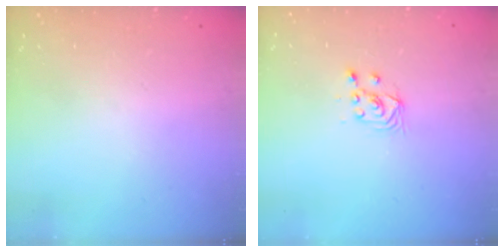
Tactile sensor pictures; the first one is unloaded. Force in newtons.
{"total": 2.9, "press": 2.7, "slide": 1.0}